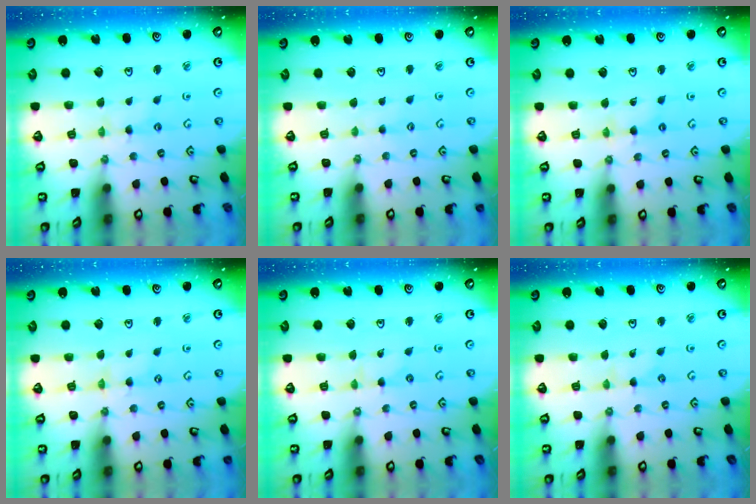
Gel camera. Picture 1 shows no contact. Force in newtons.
{"total": 1.7, "press": 1.7, "slide": 0.3}
{"total": 2.0, "press": 1.9, "slide": 0.3}
{"total": 1.1, "press": 1.1, "slide": 0.1}
{"total": 0.0}
{"total": 0.0}